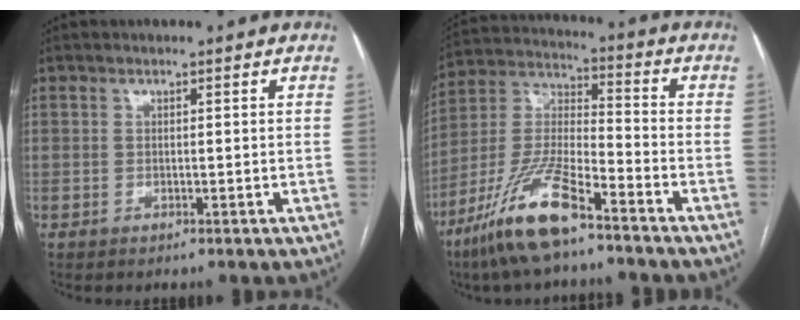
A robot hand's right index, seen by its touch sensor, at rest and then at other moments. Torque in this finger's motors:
{"motor_torque": [0.75, -0.60, 0.36, 0.09]}